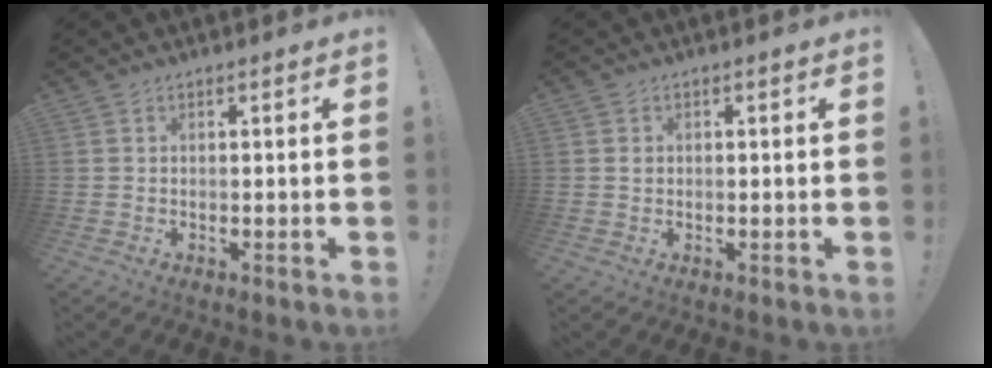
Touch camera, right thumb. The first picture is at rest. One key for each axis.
{"total": 0.7, "fx": 0.4, "fy": 0.6, "fz": -0.2, "tx": 0.009, "ty": 0.001, "tz": 0.006}